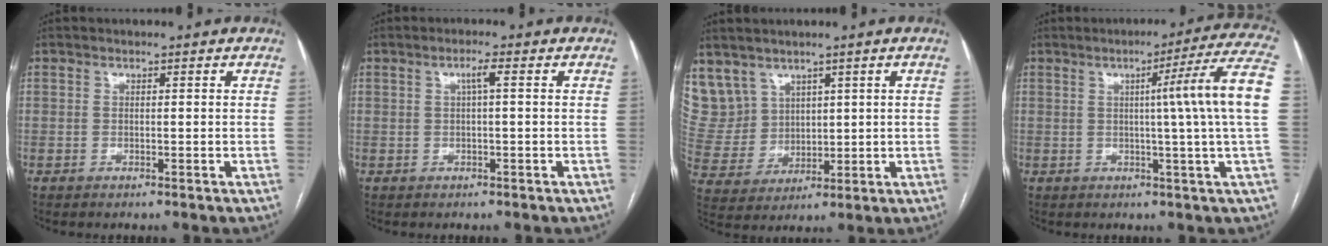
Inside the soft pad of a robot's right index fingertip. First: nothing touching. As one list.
[{"total": 1.9, "force": [0.4, -0.1, 1.8], "torque": [-0.036, 0.003, 0.006]}, {"total": 10.2, "force": [6.3, 7.9, 1.3], "torque": [-0.051, 0.037, 0.155]}, {"total": 12.4, "force": [1.3, -2.4, 12.1], "torque": [-0.157, 0.005, 0.012]}]